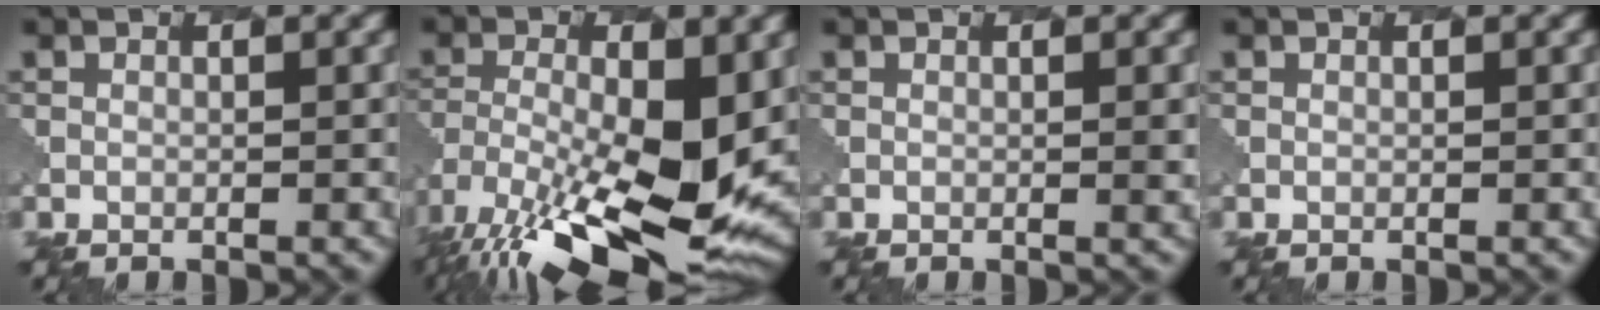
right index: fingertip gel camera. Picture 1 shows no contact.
{"total": 14.4, "force": [-5.5, 5.5, 12.1], "torque": [-0.234, -0.023, -0.099]}
{"total": 0.8, "force": [0.3, -0.1, 0.7], "torque": [-0.004, 0.003, 0.001]}
{"total": 0.0}